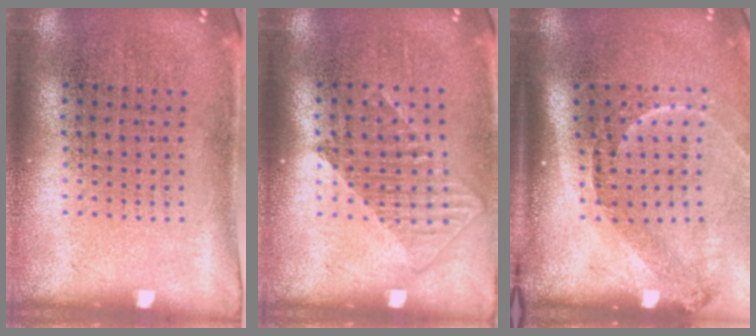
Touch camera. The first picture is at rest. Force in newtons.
{"total": 1.3, "press": 1.0, "slide": 0.7}
{"total": 2.2, "press": 1.5, "slide": 1.5}